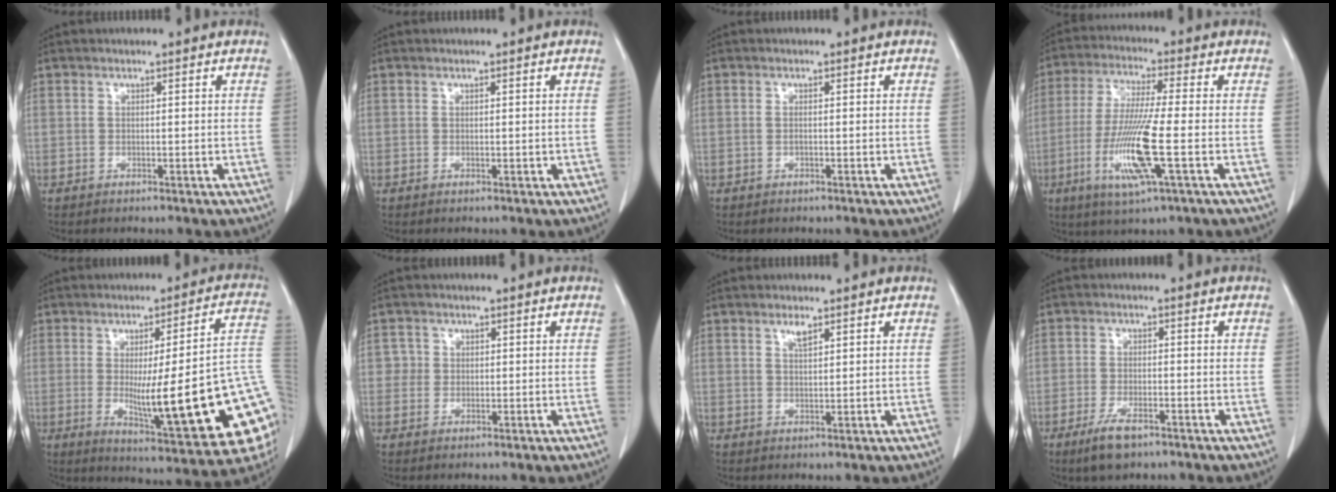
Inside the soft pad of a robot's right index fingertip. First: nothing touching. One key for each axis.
{"total": 0.8, "fx": -0.1, "fy": 0.3, "fz": 0.7, "tx": -0.012, "ty": -0.001, "tz": 0.002}
{"total": 0.6, "fx": -0.1, "fy": 0.1, "fz": 0.6, "tx": -0.013, "ty": -0.001, "tz": 0.000}
{"total": 12.1, "fx": -3.4, "fy": 0.1, "fz": 11.6, "tx": -0.242, "ty": -0.020, "tz": -0.070}
{"total": 24.1, "fx": -4.0, "fy": 2.4, "fz": 23.7, "tx": -0.245, "ty": -0.005, "tz": -0.044}
{"total": 1.9, "fx": 0.3, "fy": 1.9, "fz": -0.1, "tx": 0.015, "ty": 0.004, "tz": -0.001}
{"total": 1.6, "fx": 1.1, "fy": 0.2, "fz": 1.1, "tx": -0.025, "ty": -0.001, "tz": 0.022}
{"total": 5.2, "fx": -3.4, "fy": 1.6, "fz": 3.6, "tx": -0.078, "ty": -0.008, "tz": -0.058}